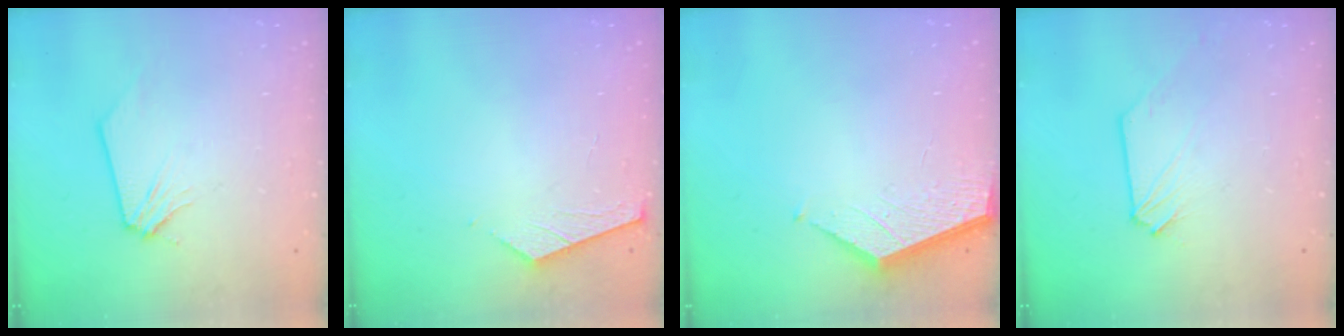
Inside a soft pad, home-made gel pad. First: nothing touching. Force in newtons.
{"total": 4.4, "press": 4.3, "slide": 0.5}
{"total": 2.1, "press": 2.1, "slide": 0.2}
{"total": 0.0}